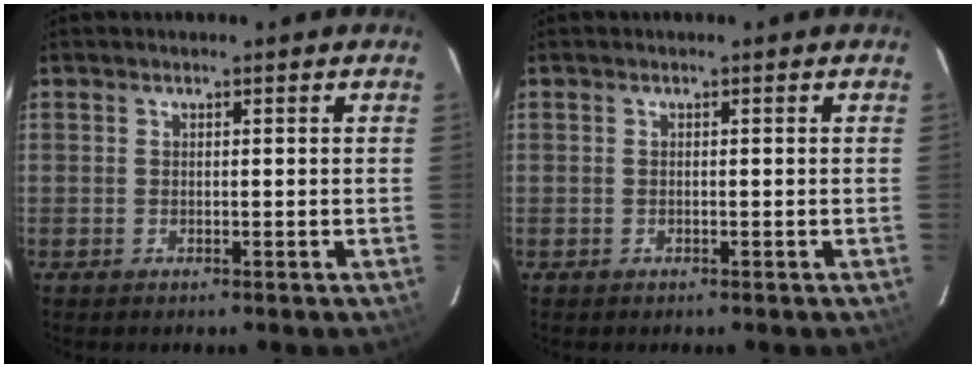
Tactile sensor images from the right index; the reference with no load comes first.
{"total": 0.0}